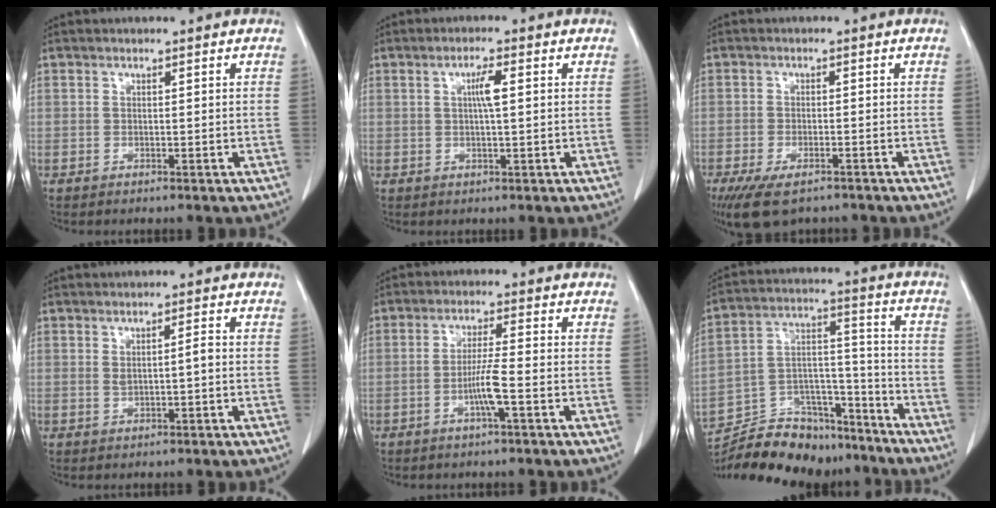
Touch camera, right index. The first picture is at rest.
{"total": 3.1, "force": [0.6, 0.2, 3.0], "torque": [-0.055, 0.001, 0.010]}
{"total": 8.4, "force": [-6.0, 3.1, 4.9], "torque": [-0.083, -0.012, -0.093]}
{"total": 1.9, "force": [0.1, 0.3, 1.9], "torque": [-0.037, 0.002, 0.006]}
{"total": 4.5, "force": [-1.6, -0.4, 4.2], "torque": [-0.084, -0.001, -0.032]}
{"total": 20.4, "force": [-18.4, 6.8, 5.6], "torque": [-0.123, 0.031, -0.288]}